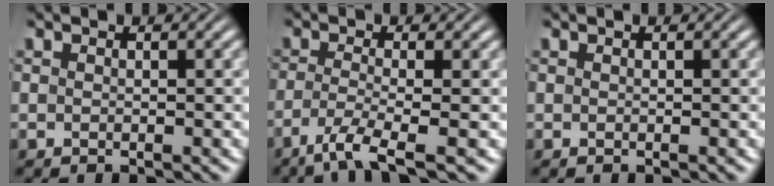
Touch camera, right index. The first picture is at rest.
{"total": 4.2, "force": [-2.8, 0.3, 3.2], "torque": [-0.070, -0.031, -0.031]}
{"total": 0.0}